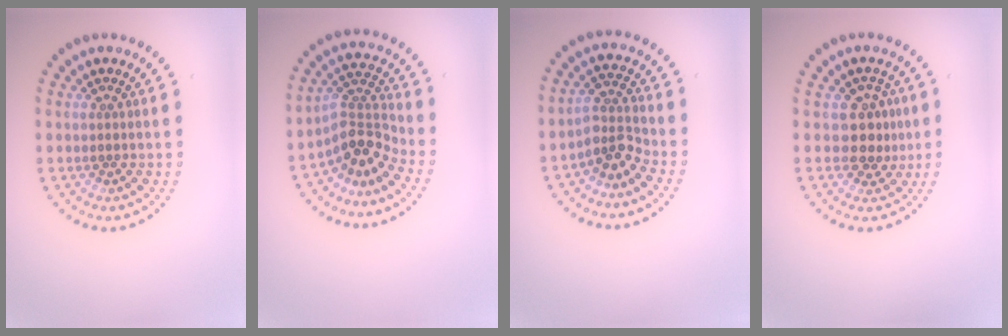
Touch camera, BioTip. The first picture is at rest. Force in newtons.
{"total": 3.9, "press": 2.7, "slide": 2.8}
{"total": 3.1, "press": 2.2, "slide": 2.1}
{"total": 2.9, "press": 2.6, "slide": 1.3}